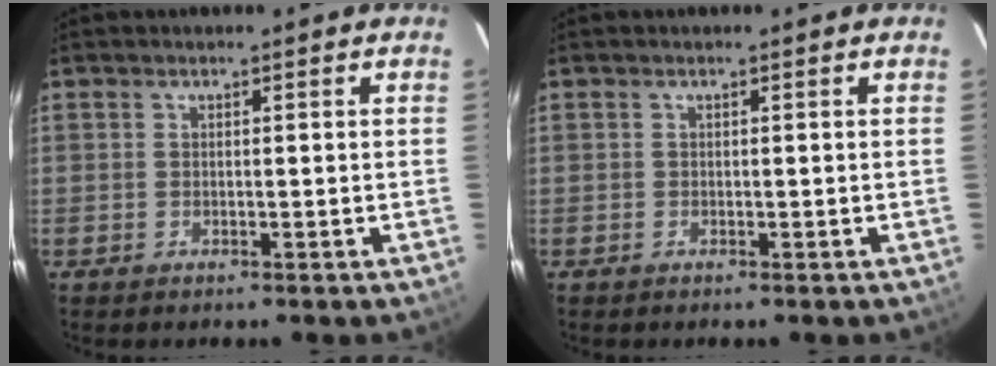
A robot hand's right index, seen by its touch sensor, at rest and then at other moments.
{"total": 0.0}